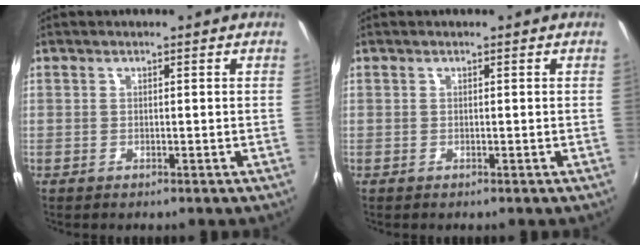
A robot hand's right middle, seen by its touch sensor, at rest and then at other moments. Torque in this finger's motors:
{"motor_torque": [0.00, 0.00, 0.00, 0.00]}